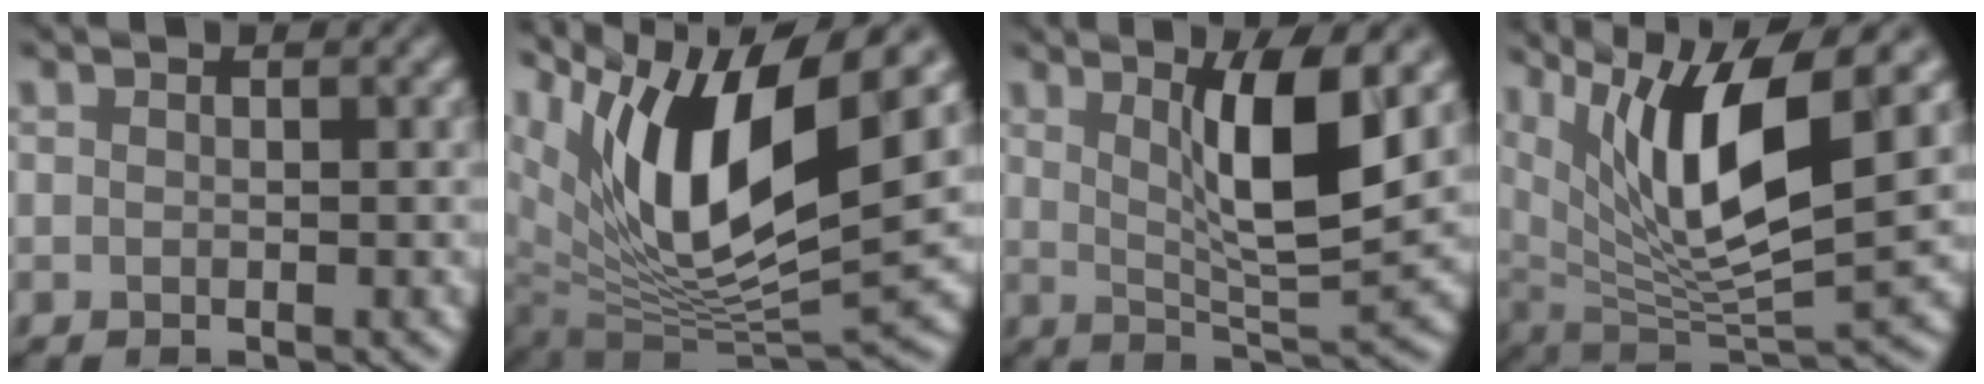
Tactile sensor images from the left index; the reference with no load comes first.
{"total": 13.5, "force": [6.2, 5.1, 10.8], "torque": [-0.199, -0.006, 0.120]}
{"total": 7.3, "force": [2.4, 1.4, 6.8], "torque": [-0.106, -0.010, 0.045]}
{"total": 11.7, "force": [4.6, 3.6, 10.1], "torque": [-0.186, -0.007, 0.089]}